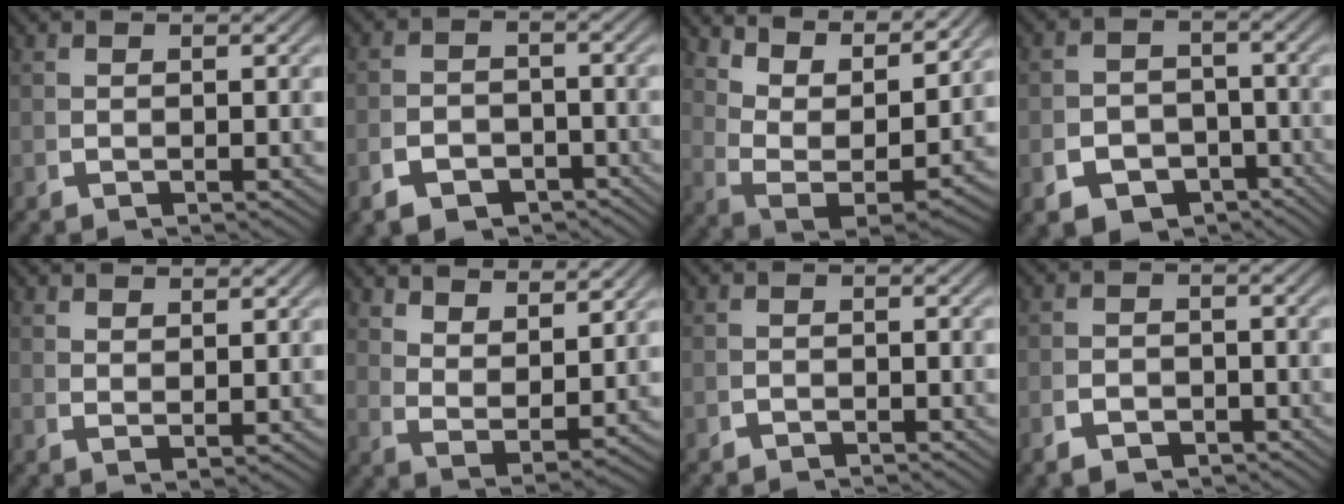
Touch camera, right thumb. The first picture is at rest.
{"total": 4.3, "force": [-3.0, 2.8, 1.5], "torque": [-0.015, -0.018, -0.044]}
{"total": 11.0, "force": [2.6, 7.0, 8.0], "torque": [-0.178, -0.043, 0.060]}
{"total": 9.5, "force": [-5.4, 7.1, 3.2], "torque": [-0.049, -0.036, -0.076]}
{"total": 1.8, "force": [1.7, -0.1, 0.5], "torque": [-0.004, 0.002, 0.038]}
{"total": 5.0, "force": [2.4, 2.5, 3.6], "torque": [-0.082, -0.022, 0.058]}
{"total": 1.1, "force": [-1.0, -0.1, -0.2], "torque": [0.008, -0.004, -0.017]}
{"total": 2.4, "force": [-2.0, 1.2, 0.7], "torque": [0.001, -0.004, -0.033]}